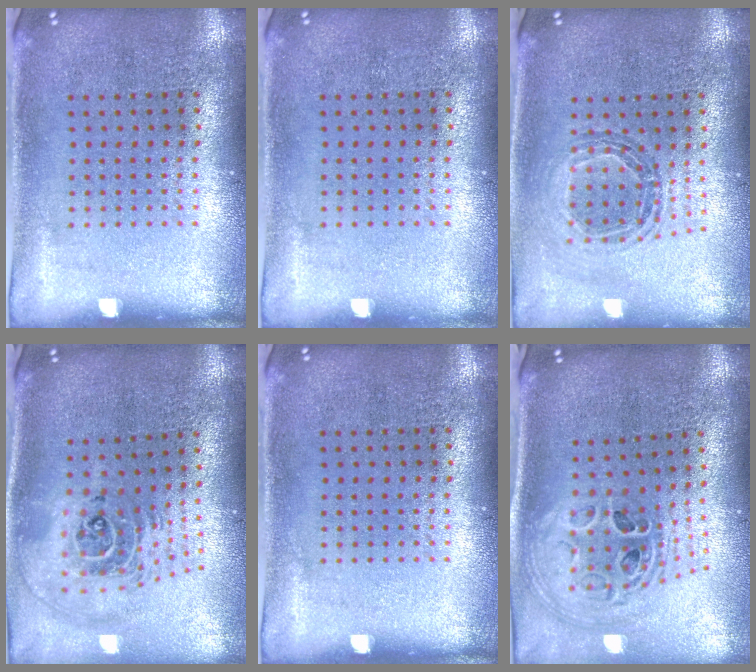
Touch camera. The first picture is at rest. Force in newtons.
{"total": 0.0}
{"total": 0.9, "press": 0.9, "slide": 0.1}
{"total": 2.5, "press": 1.8, "slide": 1.7}
{"total": 0.0}
{"total": 1.8, "press": 1.5, "slide": 1.0}